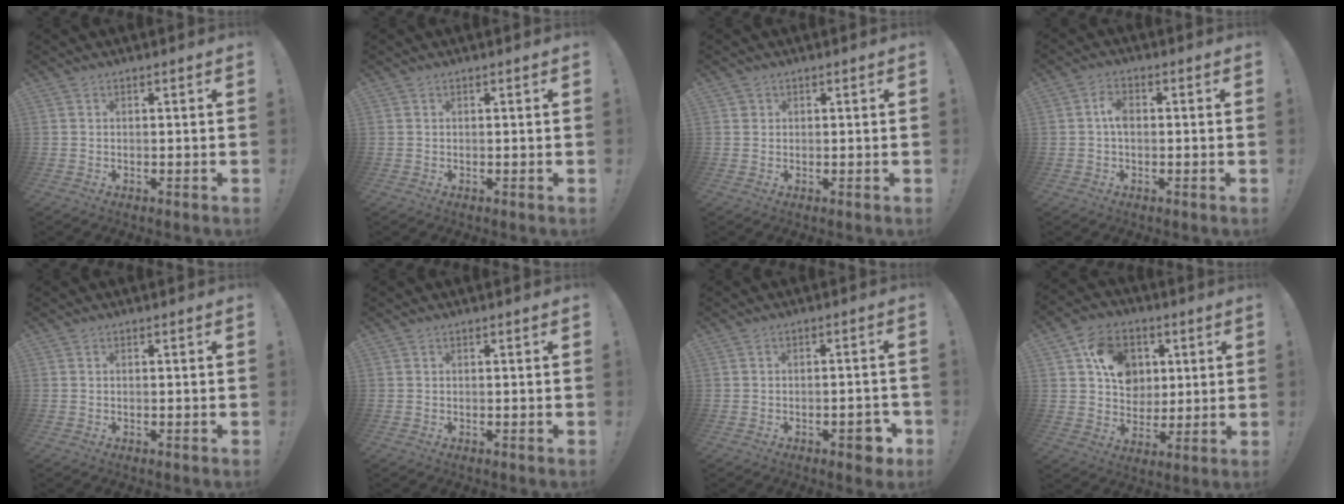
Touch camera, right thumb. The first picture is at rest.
{"total": 0.0}
{"total": 1.3, "force": [0.7, 1.1, 0.2], "torque": [-0.004, 0.002, 0.013]}
{"total": 4.1, "force": [0.2, 2.6, 3.2], "torque": [-0.043, 0.004, 0.002]}
{"total": 0.0}
{"total": 0.0}
{"total": 5.6, "force": [-3.0, 2.3, 4.2], "torque": [-0.039, 0.010, -0.047]}
{"total": 14.3, "force": [4.8, 11.7, 6.7], "torque": [-0.092, -0.012, 0.099]}